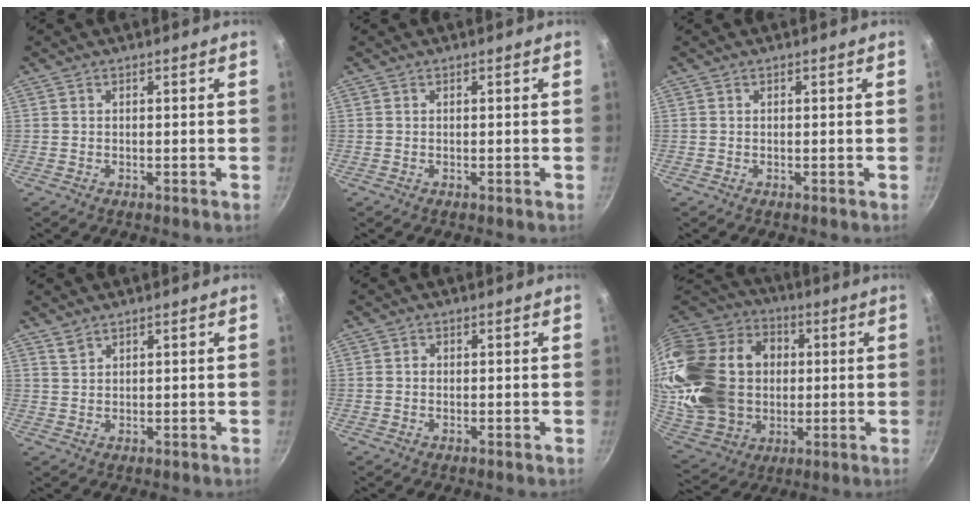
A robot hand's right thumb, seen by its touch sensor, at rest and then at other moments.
{"total": 0.0}
{"total": 0.0}
{"total": 1.6, "force": [1.4, 0.7, 0.5], "torque": [-0.007, -0.005, 0.029]}
{"total": 0.9, "force": [-0.1, 0.8, 0.3], "torque": [-0.004, 0.003, -0.004]}
{"total": 31.2, "force": [2.6, 24.0, 19.7], "torque": [-0.384, 0.024, 0.066]}